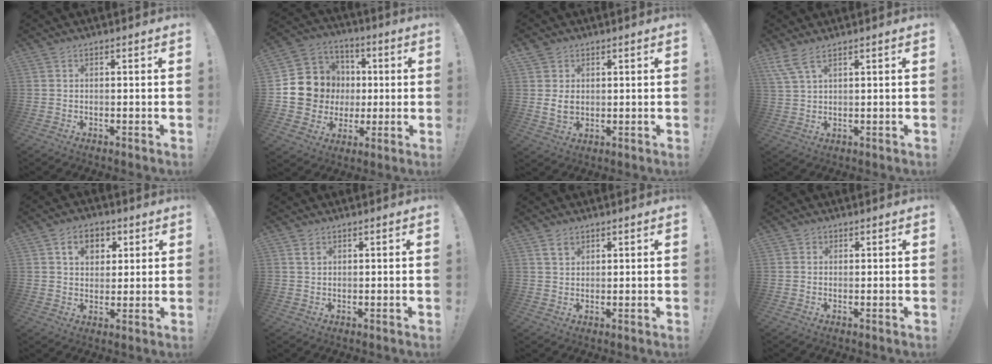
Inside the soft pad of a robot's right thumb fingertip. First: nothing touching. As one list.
[{"total": 14.5, "force": [-0.1, 13.8, 4.4], "torque": [-0.068, 0.007, 0.031]}, {"total": 5.5, "force": [1.4, 4.4, 3.0], "torque": [-0.043, -0.005, 0.025]}, {"total": 4.8, "force": [3.4, 0.7, 3.4], "torque": [-0.074, -0.009, 0.064]}, {"total": 8.6, "force": [3.4, 6.6, 4.3], "torque": [-0.056, -0.007, 0.064]}, {"total": 1.6, "force": [1.1, 0.9, 0.8], "torque": [0.008, -0.010, 0.015]}, {"total": 3.4, "force": [2.1, 2.4, 1.4], "torque": [-0.021, -0.006, 0.038]}, {"total": 1.0, "force": [0.4, 0.9, 0.1], "torque": [0.005, -0.002, 0.006]}]